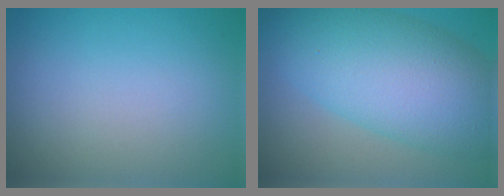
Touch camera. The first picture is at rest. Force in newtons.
{"total": 10.5, "press": 10.5, "slide": 0.2}